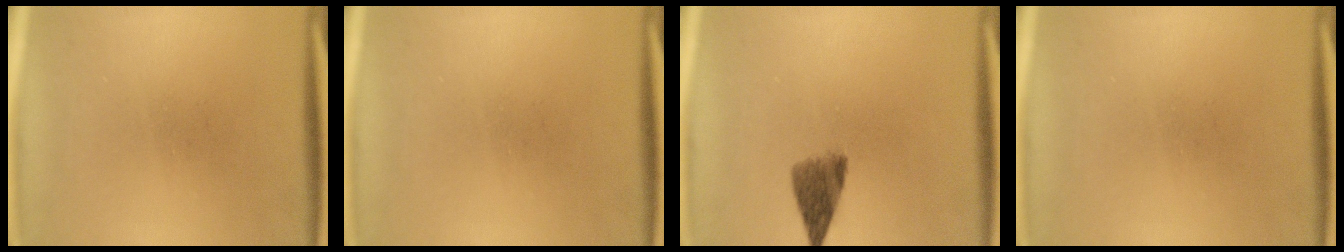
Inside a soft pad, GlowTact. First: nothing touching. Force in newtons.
{"total": 0.0}
{"total": 4.3}
{"total": 0.0}